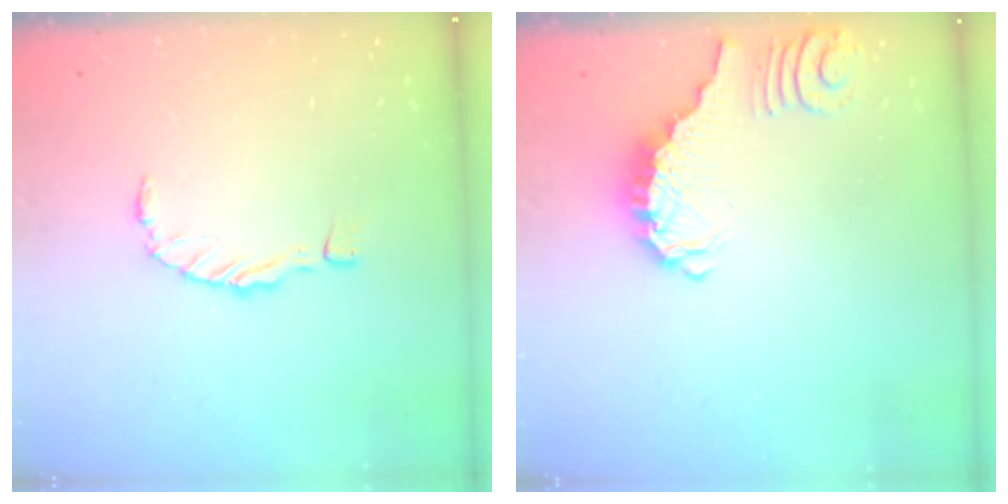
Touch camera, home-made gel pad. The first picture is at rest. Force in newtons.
{"total": 1.2, "press": 1.2, "slide": 0.2}